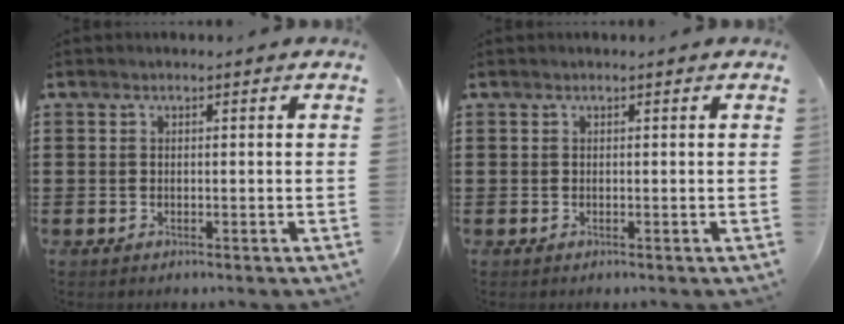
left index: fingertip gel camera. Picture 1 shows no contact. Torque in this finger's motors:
{"motor_torque": [0.00, 0.00, 0.00, 0.00]}